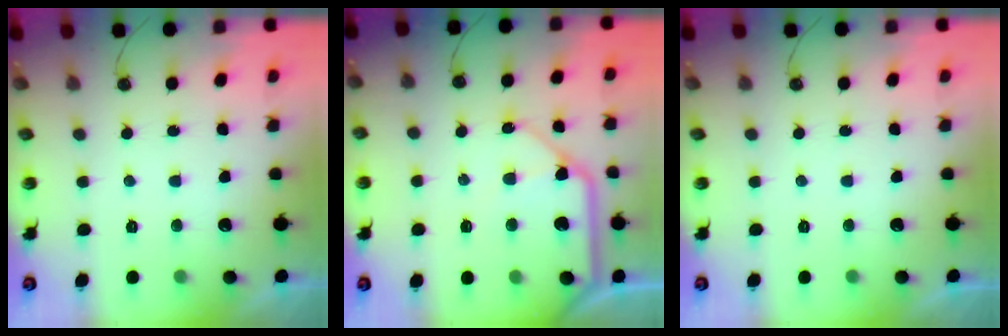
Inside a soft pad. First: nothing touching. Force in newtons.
{"total": 13.3, "press": 13.2, "slide": 1.6}
{"total": 0.0}